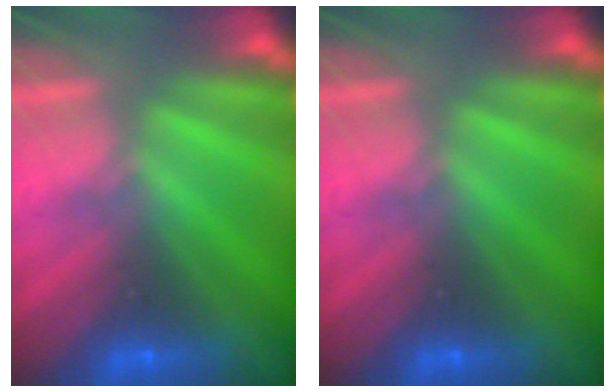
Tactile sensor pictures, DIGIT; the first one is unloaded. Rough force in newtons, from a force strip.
{"total": 0.0}